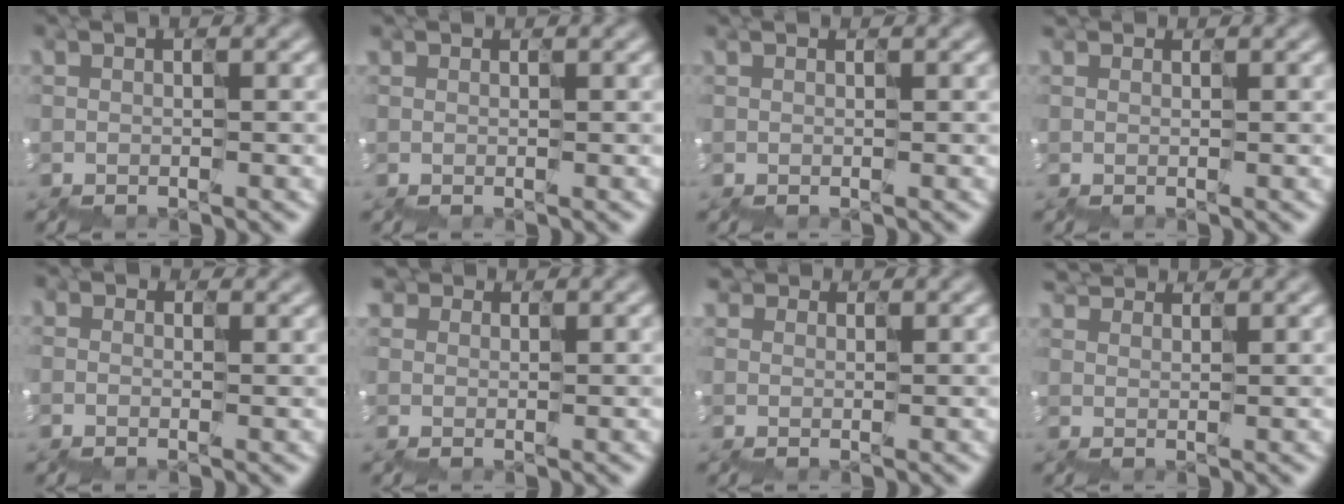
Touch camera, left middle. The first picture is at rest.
{"total": 0.0}
{"total": 0.0}
{"total": 0.0}
{"total": 0.6, "force": [0.0, 0.5, 0.4], "torque": [-0.005, 0.002, -0.002]}
{"total": 1.2, "force": [0.6, -0.1, -1.0], "torque": [0.003, 0.002, 0.018]}
{"total": 1.1, "force": [0.9, 0.0, -0.7], "torque": [0.005, 0.003, 0.020]}
{"total": 2.6, "force": [2.6, 0.2, -0.3], "torque": [-0.005, 0.018, 0.044]}